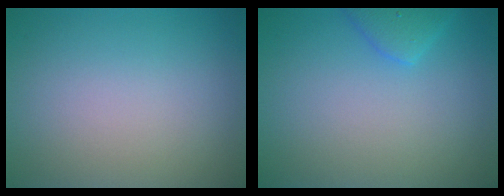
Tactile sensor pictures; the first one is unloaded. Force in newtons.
{"total": 2.1, "press": 2.1, "slide": 0.1}